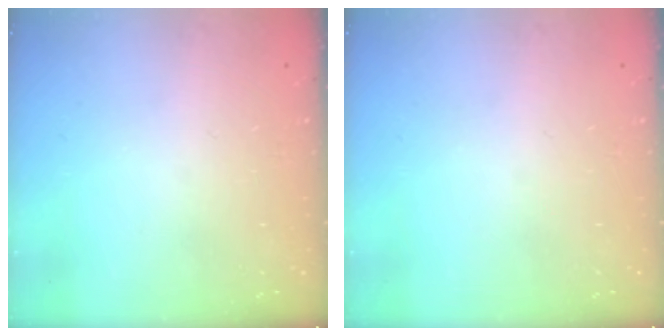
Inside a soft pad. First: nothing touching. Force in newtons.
{"total": 0.0}